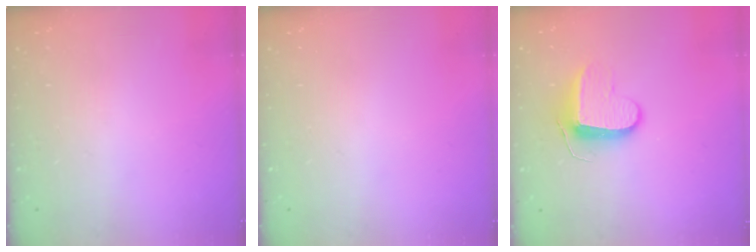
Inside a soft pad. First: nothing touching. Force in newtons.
{"total": 0.0}
{"total": 9.3, "press": 9.3, "slide": 0.3}